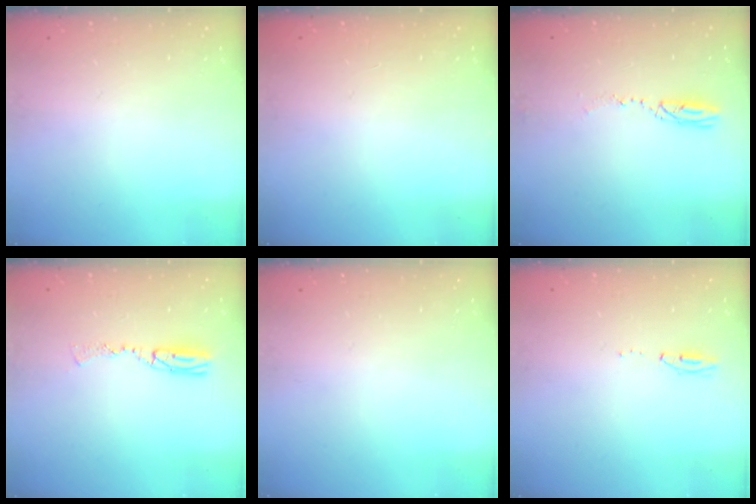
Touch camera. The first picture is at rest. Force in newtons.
{"total": 0.0}
{"total": 3.6, "press": 3.5, "slide": 0.7}
{"total": 6.9, "press": 6.7, "slide": 1.8}
{"total": 0.0}
{"total": 15.0, "press": 4.8, "slide": 14.3}